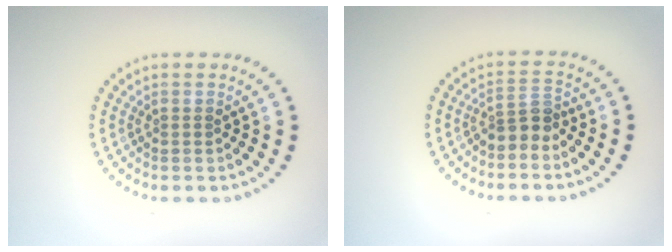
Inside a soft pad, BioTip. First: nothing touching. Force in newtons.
{"total": 2.3, "press": 1.8, "slide": 1.5}